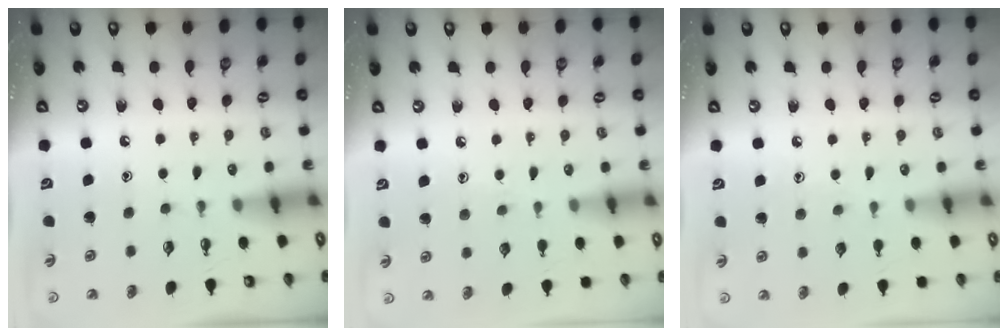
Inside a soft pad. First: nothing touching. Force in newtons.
{"total": 3.8, "press": 3.8, "slide": 0.4}
{"total": 4.4, "press": 4.4, "slide": 0.6}